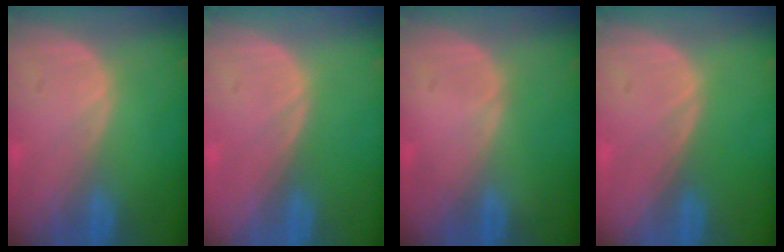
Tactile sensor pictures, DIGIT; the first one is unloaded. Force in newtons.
{"total": 0.0}
{"total": 0.0}
{"total": 0.0}